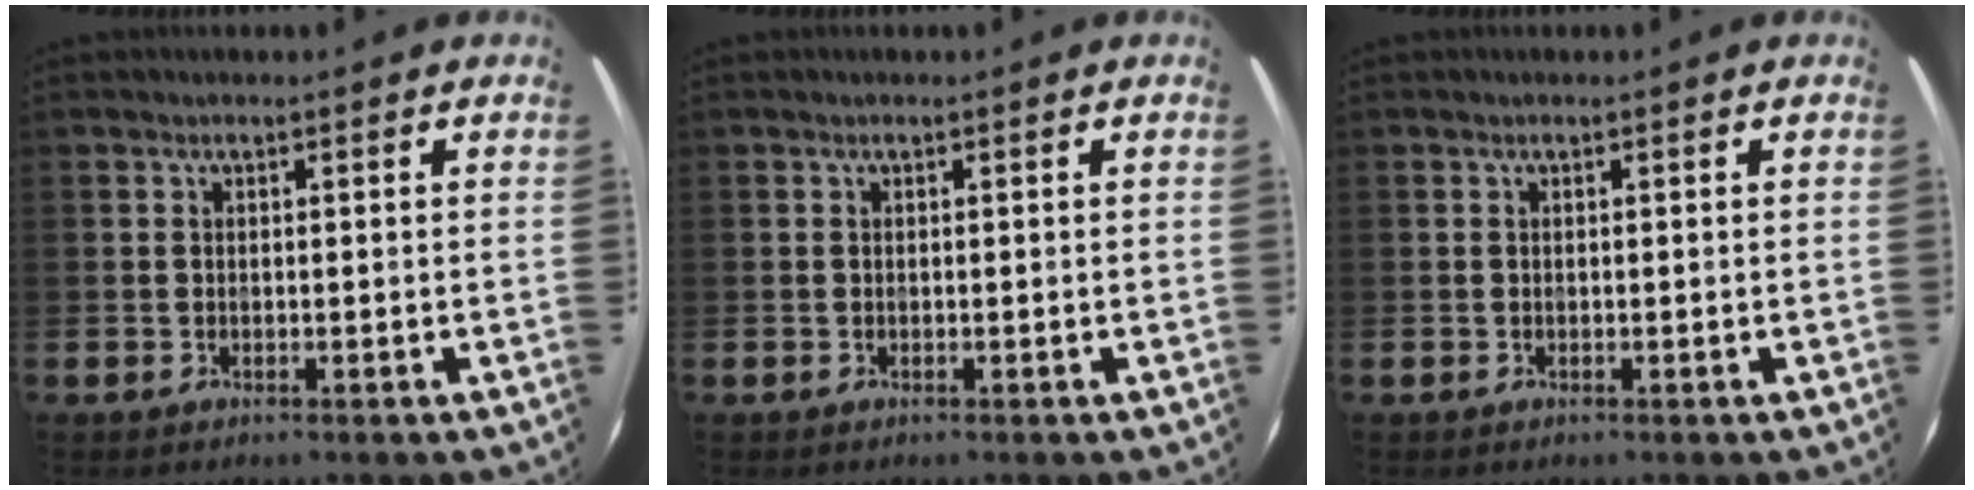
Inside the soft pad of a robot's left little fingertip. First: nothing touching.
{"total": 0.0}
{"total": 0.0}